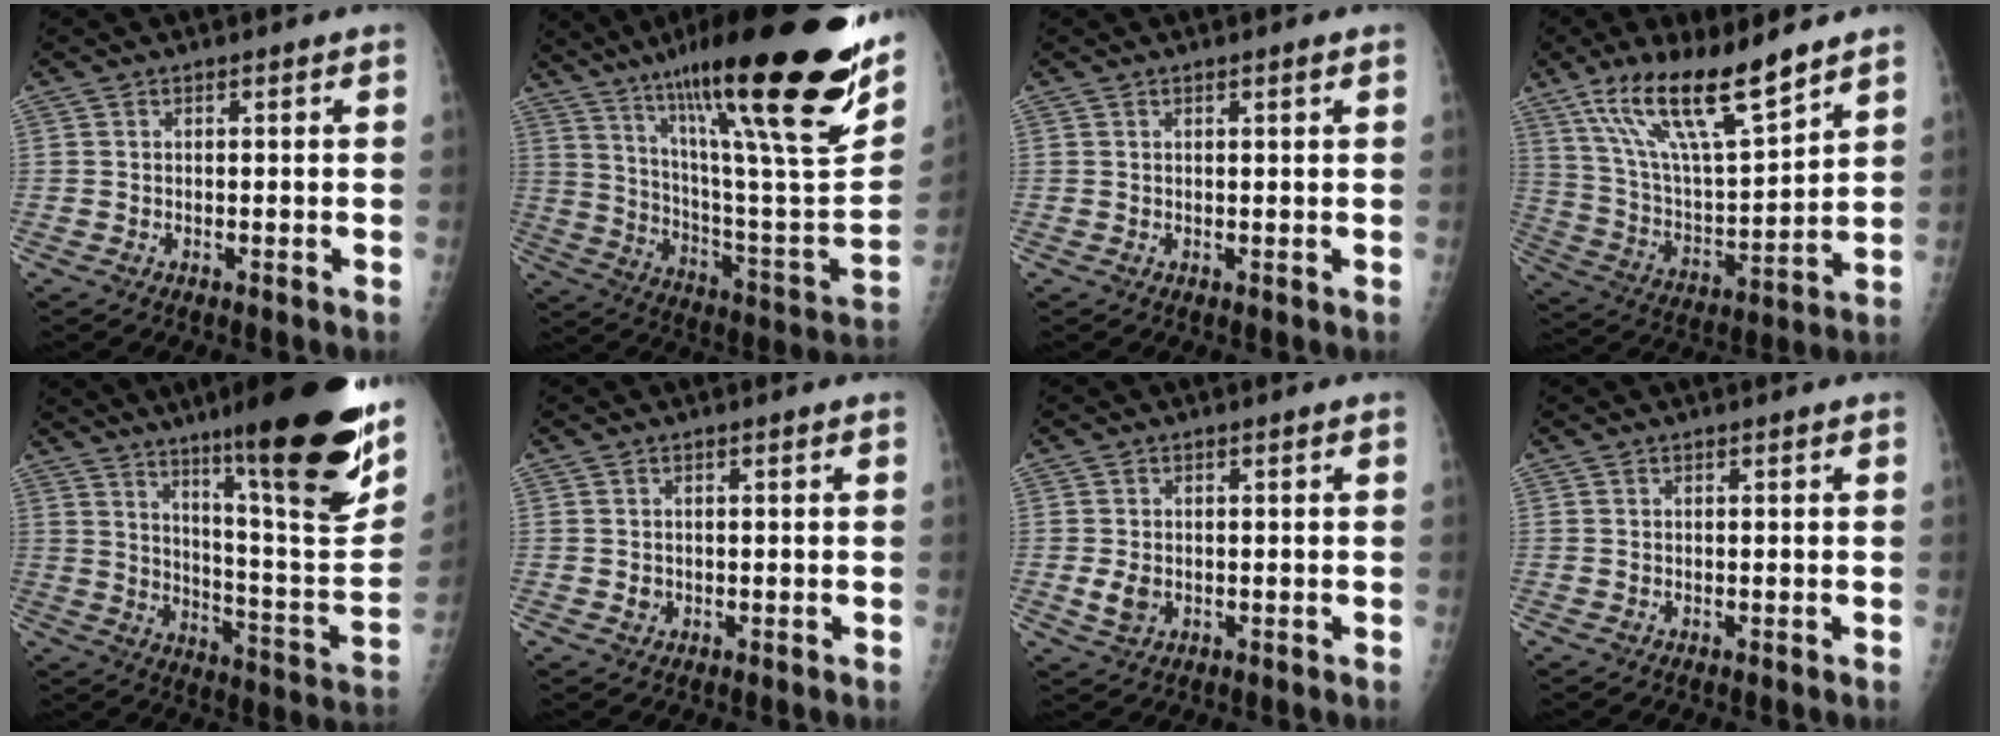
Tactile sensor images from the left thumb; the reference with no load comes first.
{"total": 35.9, "force": [21.6, 6.2, 28.0], "torque": [-0.372, -0.050, 0.345]}
{"total": 0.7, "force": [0.5, 0.0, 0.5], "torque": [-0.007, -0.002, 0.008]}
{"total": 18.7, "force": [12.8, 4.4, 12.9], "torque": [-0.213, -0.060, 0.245]}
{"total": 26.9, "force": [16.2, 3.8, 21.1], "torque": [-0.287, -0.079, 0.250]}
{"total": 1.1, "force": [0.0, 1.0, 0.4], "torque": [-0.005, 0.001, 0.003]}
{"total": 3.1, "force": [-0.4, 2.2, 2.1], "torque": [-0.039, -0.004, -0.002]}
{"total": 0.0}